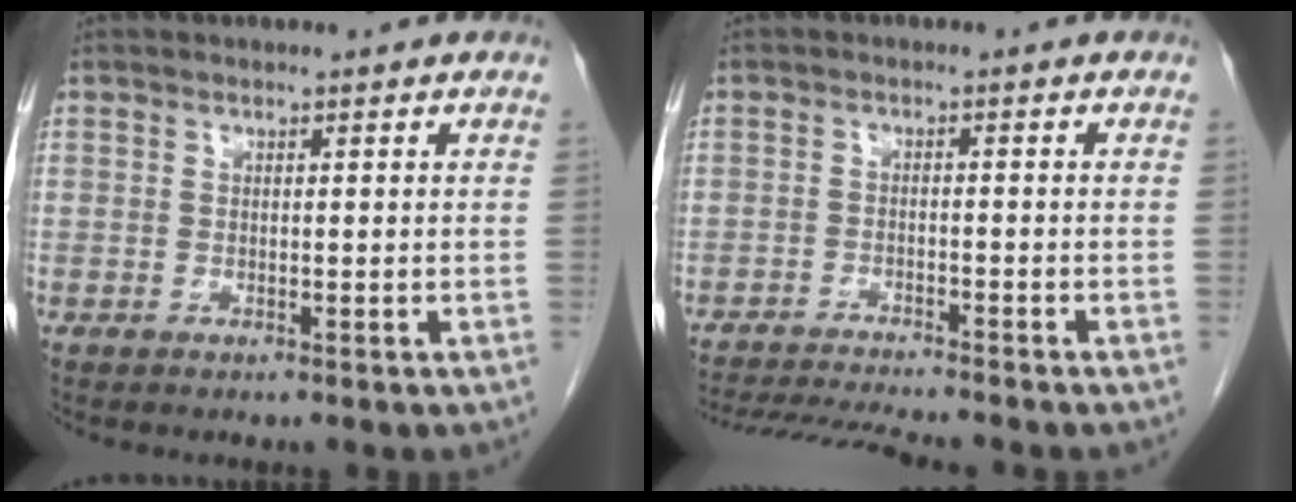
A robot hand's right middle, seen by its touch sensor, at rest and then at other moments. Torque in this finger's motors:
{"motor_torque": [1.08, -1.06, 0.05, 0.05]}